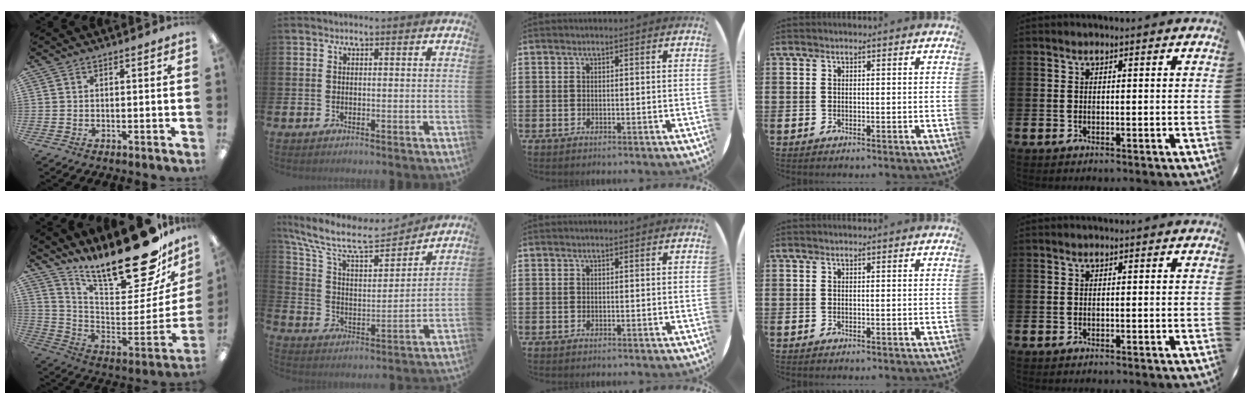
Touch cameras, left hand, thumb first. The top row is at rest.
{"thumb": {"total": 24.2, "force": [19.0, 7.2, 13.2], "torque": [-0.175, -0.146, 0.315]}, "index": {"total": 10.4, "force": [8.8, 3.1, 4.6], "torque": [-0.127, -0.055, 0.151]}}